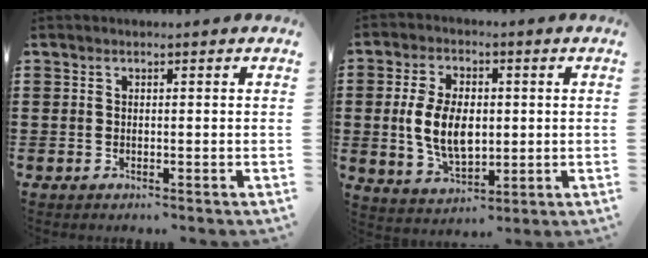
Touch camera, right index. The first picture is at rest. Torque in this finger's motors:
{"motor_torque": [1.51, -0.50, 0.76, 0.13]}